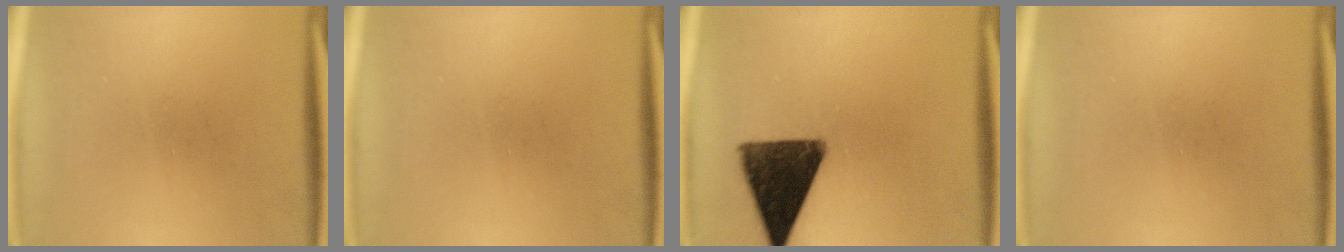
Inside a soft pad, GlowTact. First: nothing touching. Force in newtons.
{"total": 0.0}
{"total": 13.9}
{"total": 0.0}